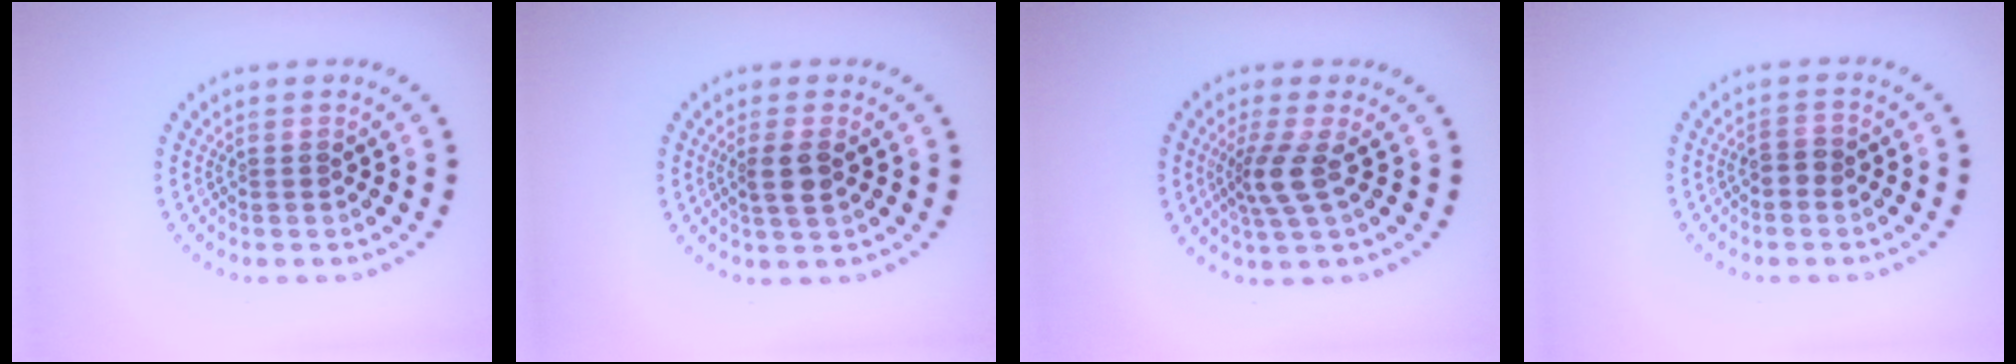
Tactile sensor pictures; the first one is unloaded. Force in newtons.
{"total": 2.1, "press": 1.8, "slide": 1.0}
{"total": 2.9, "press": 2.1, "slide": 2.0}
{"total": 1.3, "press": 1.2, "slide": 0.5}